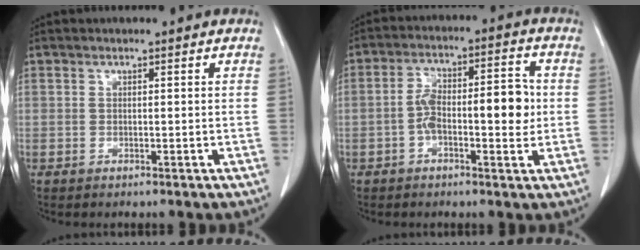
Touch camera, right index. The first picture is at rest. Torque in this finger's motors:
{"motor_torque": [0.38, -0.01, 0.17, 0.07]}